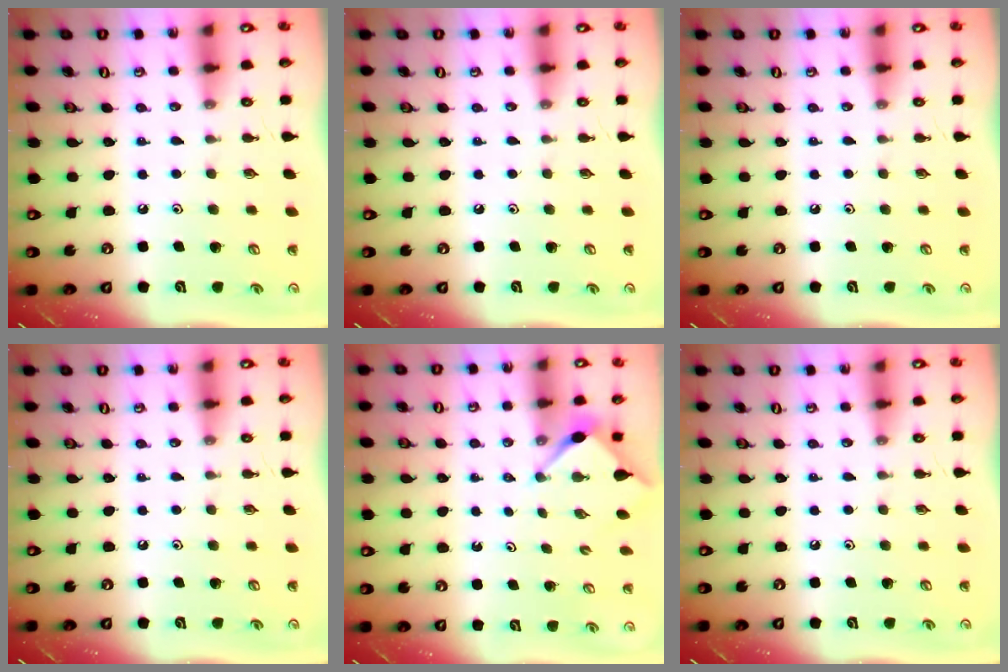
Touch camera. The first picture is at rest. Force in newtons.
{"total": 0.0}
{"total": 0.0}
{"total": 0.0}
{"total": 2.8, "press": 2.8, "slide": 0.3}
{"total": 0.0}